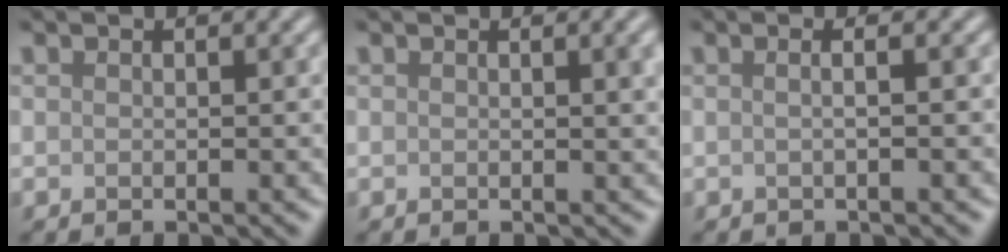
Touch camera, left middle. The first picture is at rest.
{"total": 2.6, "force": [0.7, 0.8, 2.4], "torque": [-0.019, 0.006, 0.007]}
{"total": 2.6, "force": [0.6, 1.3, 2.1], "torque": [-0.007, 0.007, -0.023]}